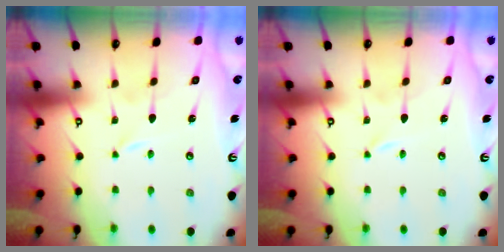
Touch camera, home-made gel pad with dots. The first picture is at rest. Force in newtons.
{"total": 0.0}